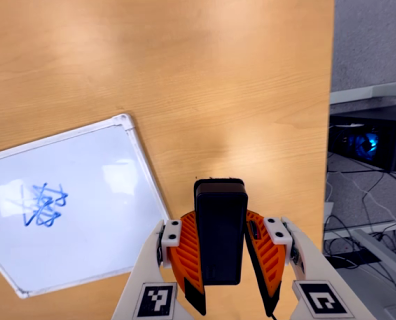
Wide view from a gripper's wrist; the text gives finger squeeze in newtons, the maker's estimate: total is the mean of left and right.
{"total": 8.7, "left": 7.0, "right": 10.4}